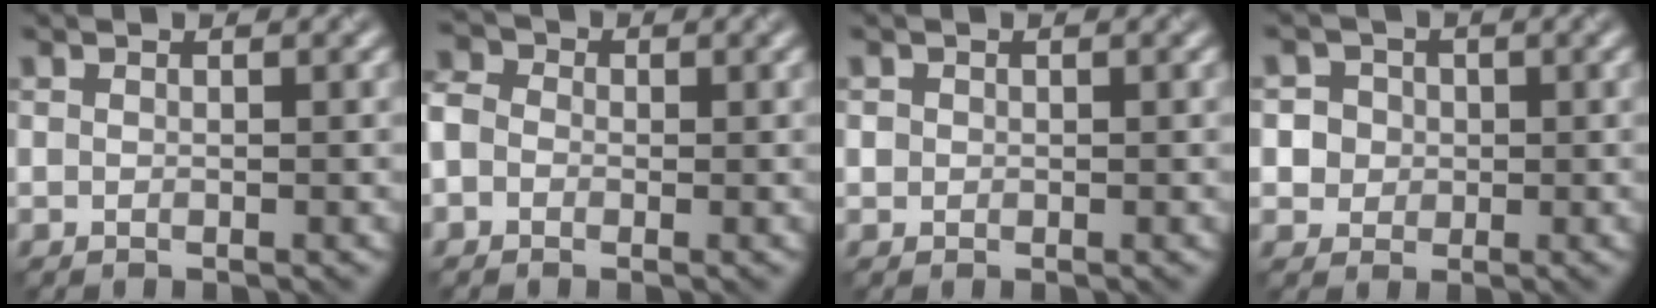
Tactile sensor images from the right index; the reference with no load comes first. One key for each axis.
{"total": 3.3, "fx": -0.3, "fy": 3.0, "fz": 1.5, "tx": -0.027, "ty": 0.017, "tz": -0.027}
{"total": 0.6, "fx": 0.0, "fy": 0.6, "fz": 0.1, "tx": 0.005, "ty": -0.002, "tz": 0.000}
{"total": 4.8, "fx": 0.9, "fy": 4.5, "fz": 1.5, "tx": -0.014, "ty": 0.031, "tz": 0.005}